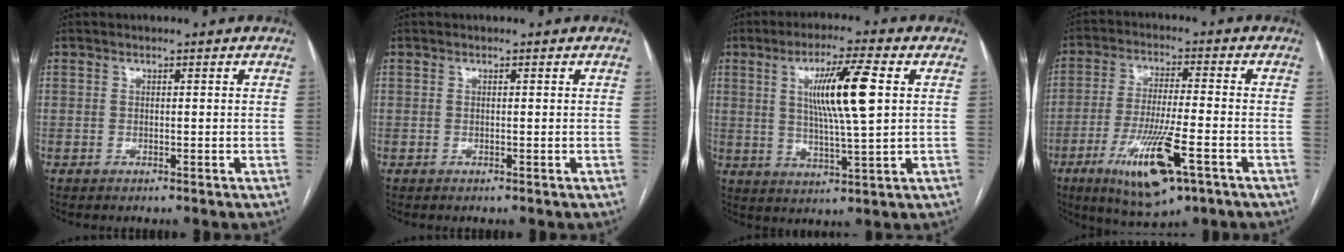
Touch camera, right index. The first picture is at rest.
{"total": 0.0}
{"total": 10.9, "force": [2.6, 0.3, 10.6], "torque": [-0.189, -0.001, 0.046]}
{"total": 13.1, "force": [-6.0, 2.3, 11.4], "torque": [-0.217, -0.023, -0.096]}